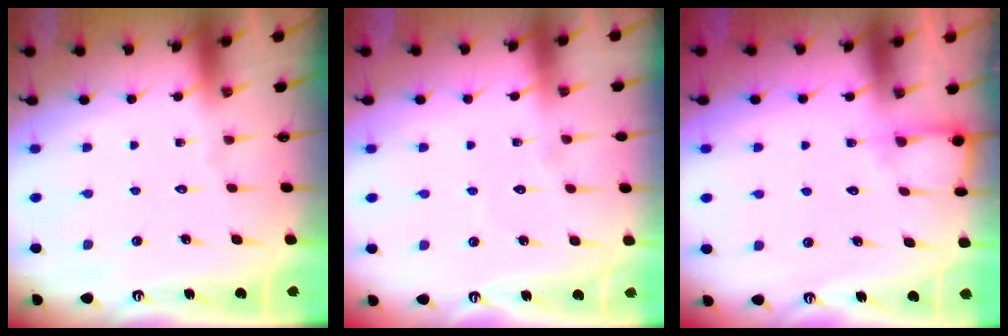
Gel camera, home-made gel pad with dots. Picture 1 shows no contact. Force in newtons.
{"total": 2.7, "press": 2.7, "slide": 0.3}
{"total": 5.7, "press": 5.7, "slide": 0.4}